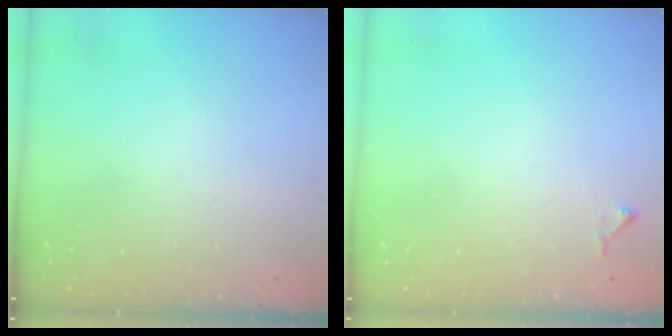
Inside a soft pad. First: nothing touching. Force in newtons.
{"total": 4.4, "press": 4.4, "slide": 0.7}